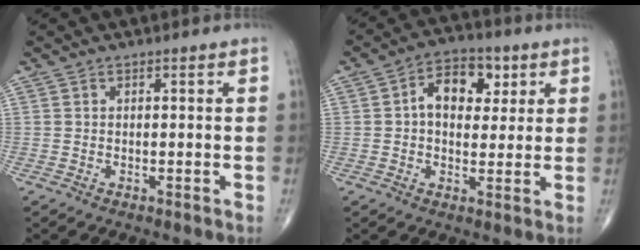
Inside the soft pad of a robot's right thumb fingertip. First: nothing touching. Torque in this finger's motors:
{"motor_torque": [0.51, 0.59, 0.82, 0.22, 0.04]}